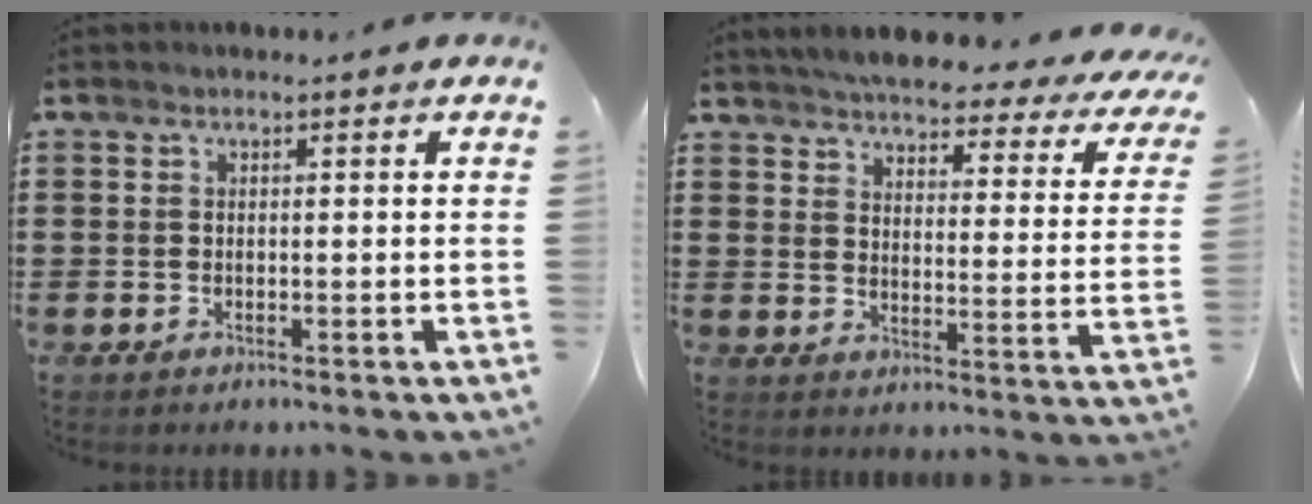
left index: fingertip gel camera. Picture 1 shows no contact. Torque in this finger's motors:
{"motor_torque": [2.14, 0.00, 1.05, 0.21]}